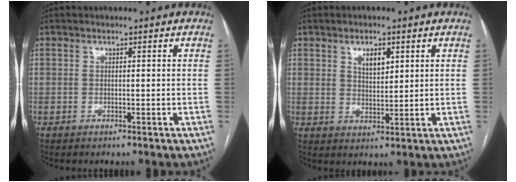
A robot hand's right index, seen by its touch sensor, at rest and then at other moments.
{"total": 4.1, "force": [1.8, 2.0, 3.1], "torque": [-0.052, 0.000, 0.035]}